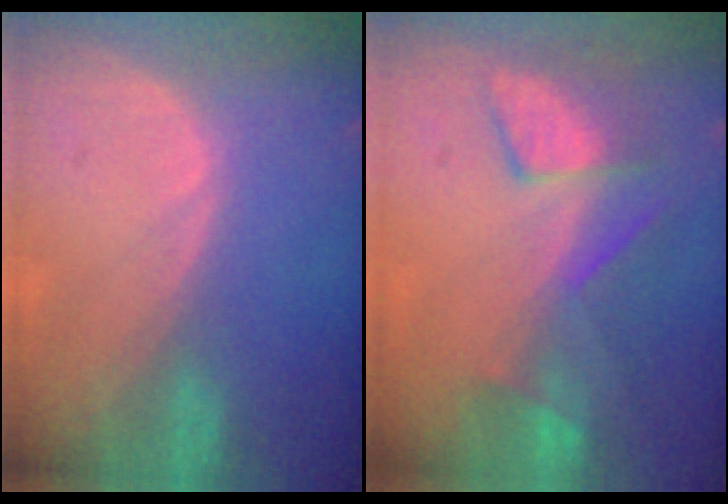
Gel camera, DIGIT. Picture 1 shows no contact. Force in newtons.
{"total": 8.0, "press": 7.2, "slide": 3.5}